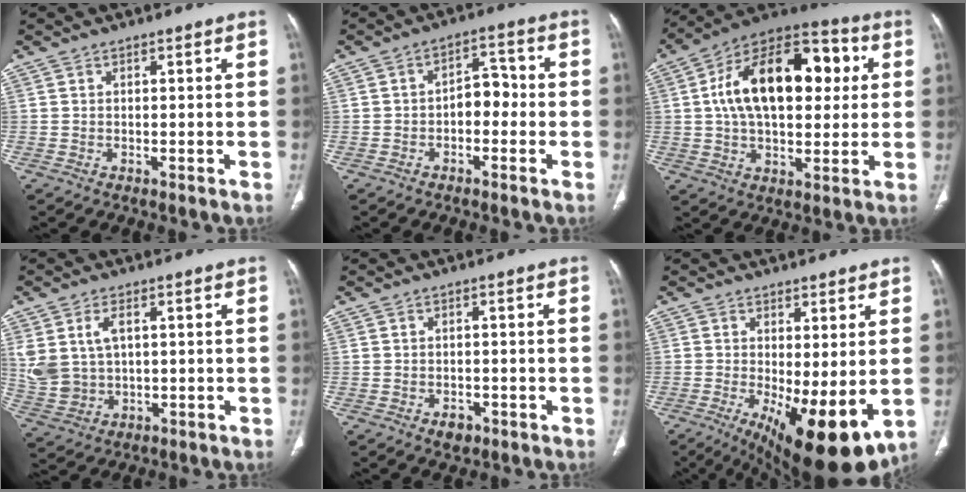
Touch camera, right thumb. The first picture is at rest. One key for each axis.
{"total": 5.3, "fx": -1.2, "fy": 3.5, "fz": 3.8, "tx": -0.034, "ty": 0.029, "tz": -0.028}
{"total": 23.5, "fx": 4.2, "fy": 13.3, "fz": 18.9, "tx": -0.279, "ty": 0.025, "tz": 0.057}
{"total": 8.3, "fx": 2.3, "fy": 5.3, "fz": 6.0, "tx": -0.130, "ty": -0.003, "tz": 0.060}
{"total": 2.5, "fx": -1.2, "fy": 1.7, "fz": 1.3, "tx": -0.010, "ty": 0.003, "tz": -0.011}
{"total": 14.0, "fx": -2.7, "fy": 4.8, "fz": 12.9, "tx": -0.198, "ty": -0.029, "tz": -0.022}